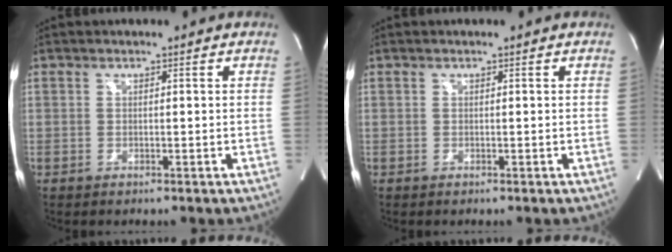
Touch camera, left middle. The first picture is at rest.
{"total": 0.0}